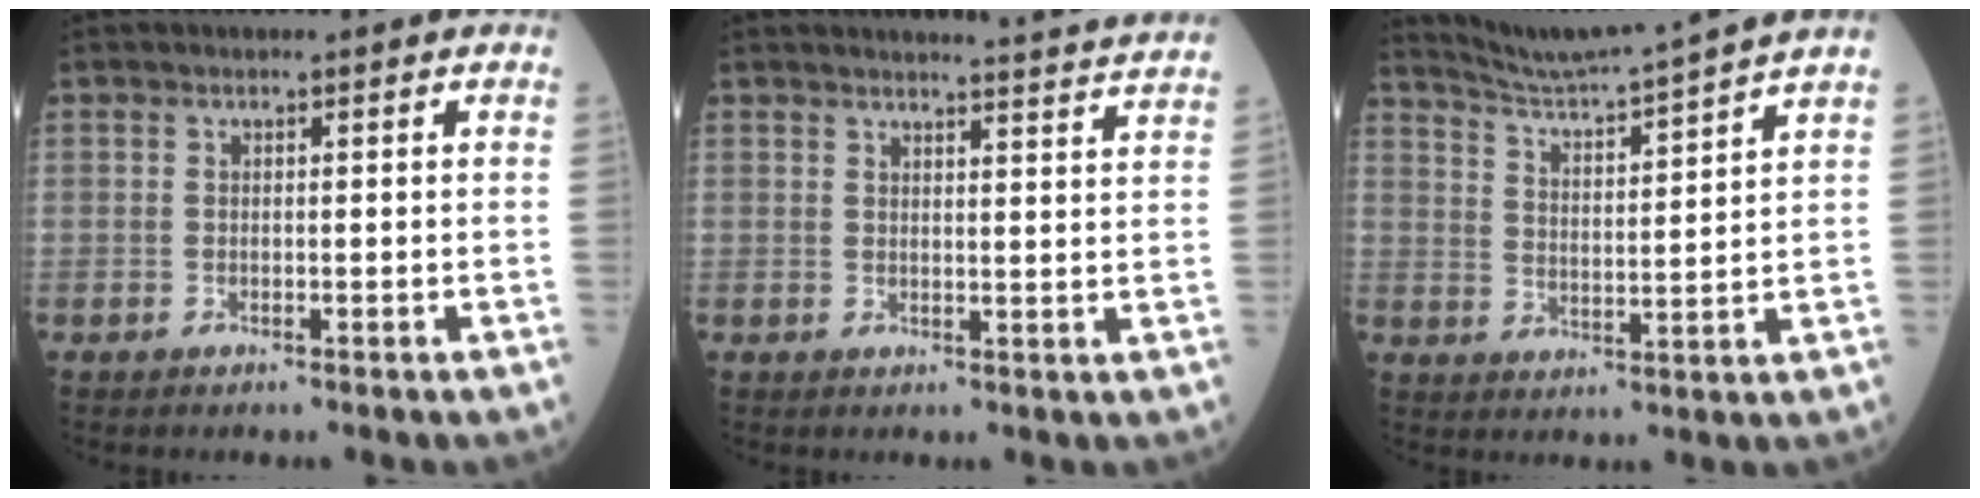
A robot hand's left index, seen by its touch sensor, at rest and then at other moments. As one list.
[{"total": 7.6, "force": [7.3, -1.7, 0.9], "torque": [-0.023, -0.032, 0.076]}, {"total": 12.4, "force": [11.5, -2.8, 3.7], "torque": [-0.080, -0.021, 0.180]}]